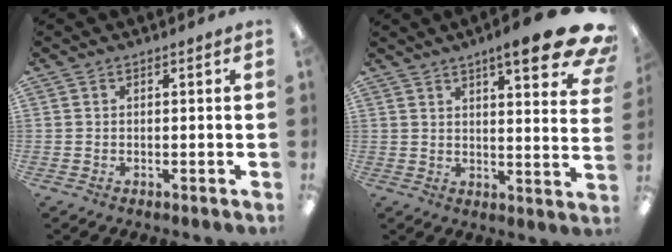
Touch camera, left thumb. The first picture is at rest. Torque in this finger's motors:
{"motor_torque": [0.44, 0.58, 1.63, -1.15, 0.27]}